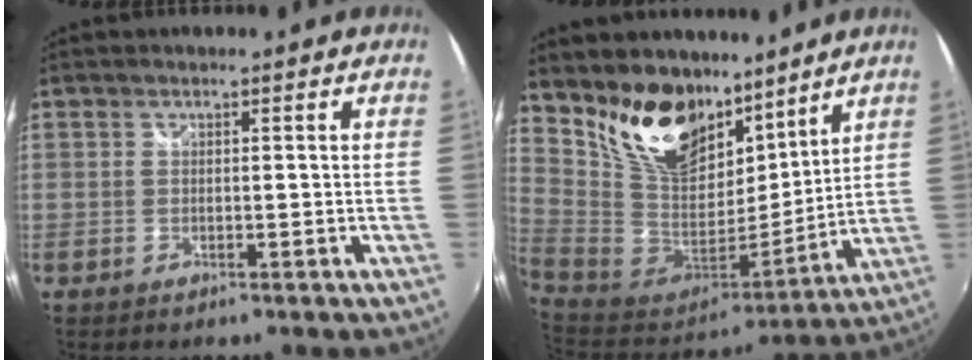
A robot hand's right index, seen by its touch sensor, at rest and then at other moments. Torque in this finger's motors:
{"motor_torque": [0.58, 0.81, 0.36, 0.13]}